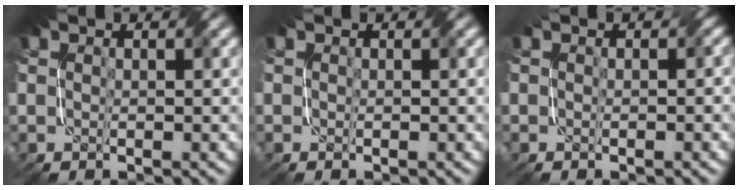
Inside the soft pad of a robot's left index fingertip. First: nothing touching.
{"total": 0.0}
{"total": 1.3, "force": [0.0, 1.0, 0.8], "torque": [-0.004, -0.005, -0.003]}